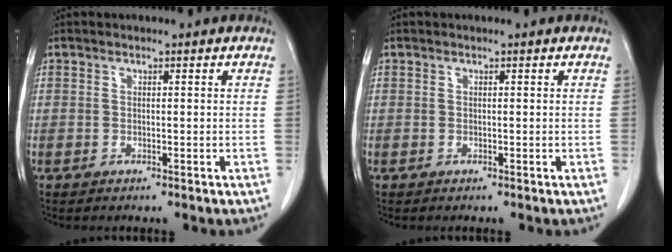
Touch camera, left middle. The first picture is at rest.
{"total": 0.0}